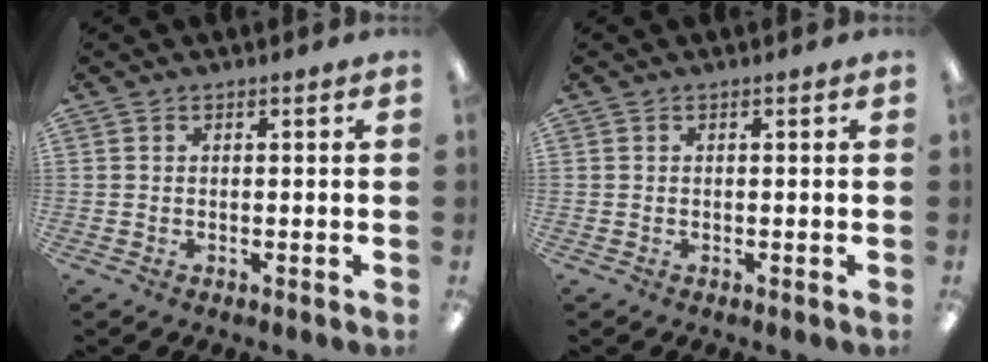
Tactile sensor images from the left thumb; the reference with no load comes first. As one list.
[{"total": 0.0}]